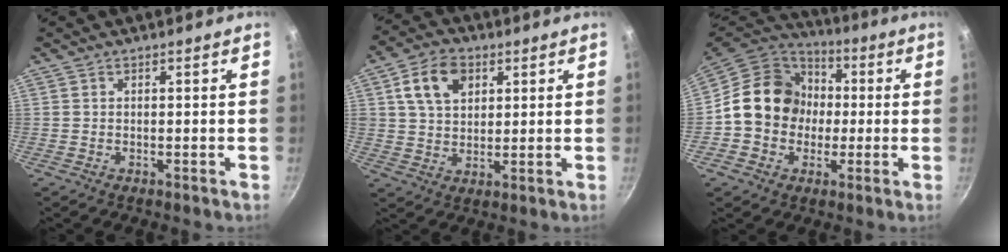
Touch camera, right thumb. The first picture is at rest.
{"total": 9.7, "force": [3.6, 6.7, 5.9], "torque": [-0.088, 0.002, 0.059]}
{"total": 16.2, "force": [0.0, 14.0, 8.2], "torque": [-0.104, 0.038, -0.011]}